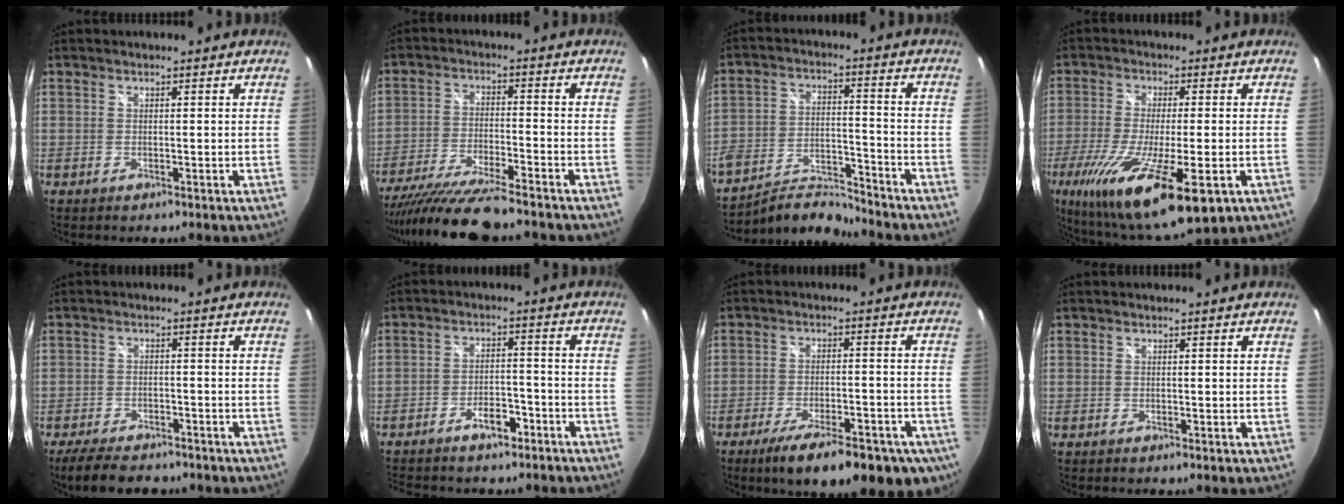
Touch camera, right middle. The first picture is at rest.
{"total": 14.0, "force": [-12.2, 0.8, 6.7], "torque": [-0.146, -0.034, -0.213]}
{"total": 9.6, "force": [-9.2, 1.5, 2.2], "torque": [-0.044, 0.003, -0.164]}
{"total": 22.3, "force": [-10.0, 5.9, 19.0], "torque": [-0.380, -0.083, -0.162]}
{"total": 8.6, "force": [-7.0, 3.2, 3.7], "torque": [-0.094, -0.009, -0.113]}
{"total": 7.8, "force": [-6.2, 3.3, 3.4], "torque": [-0.077, 0.019, -0.088]}
{"total": 17.7, "force": [-11.6, 6.1, 11.8], "torque": [-0.201, -0.042, -0.162]}
{"total": 0.0}